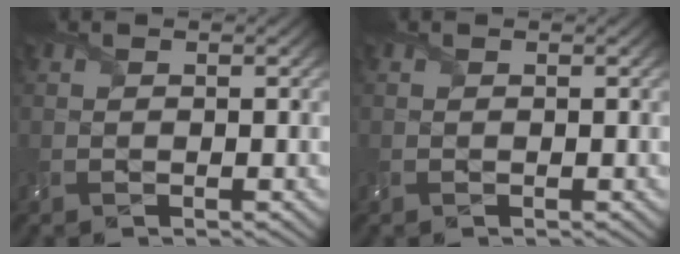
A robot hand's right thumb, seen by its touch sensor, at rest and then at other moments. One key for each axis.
{"total": 0.0}